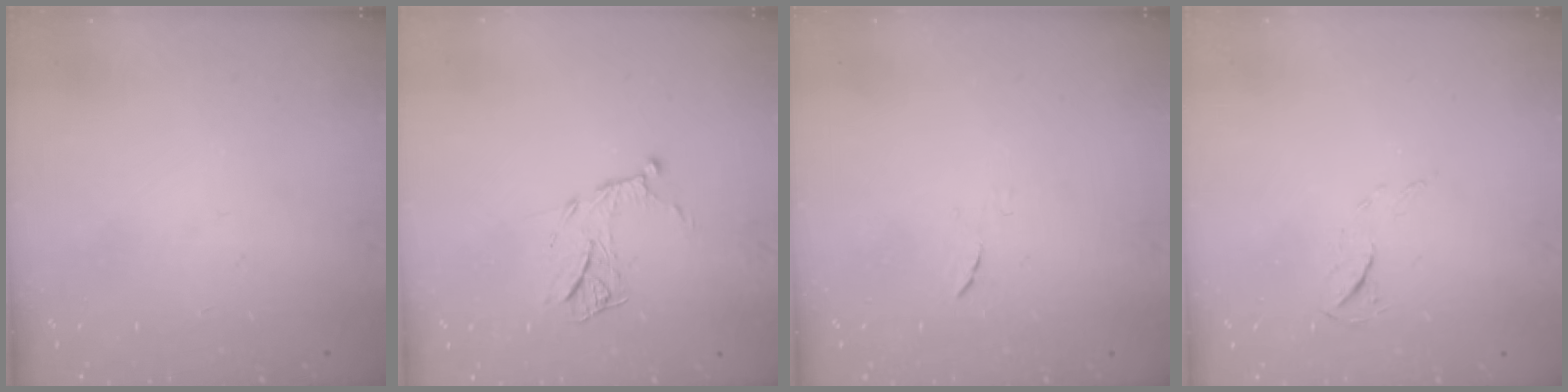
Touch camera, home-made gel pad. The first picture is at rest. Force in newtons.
{"total": 11.8, "press": 11.8, "slide": 0.8}
{"total": 4.3, "press": 4.2, "slide": 0.6}
{"total": 4.6, "press": 4.6, "slide": 0.6}